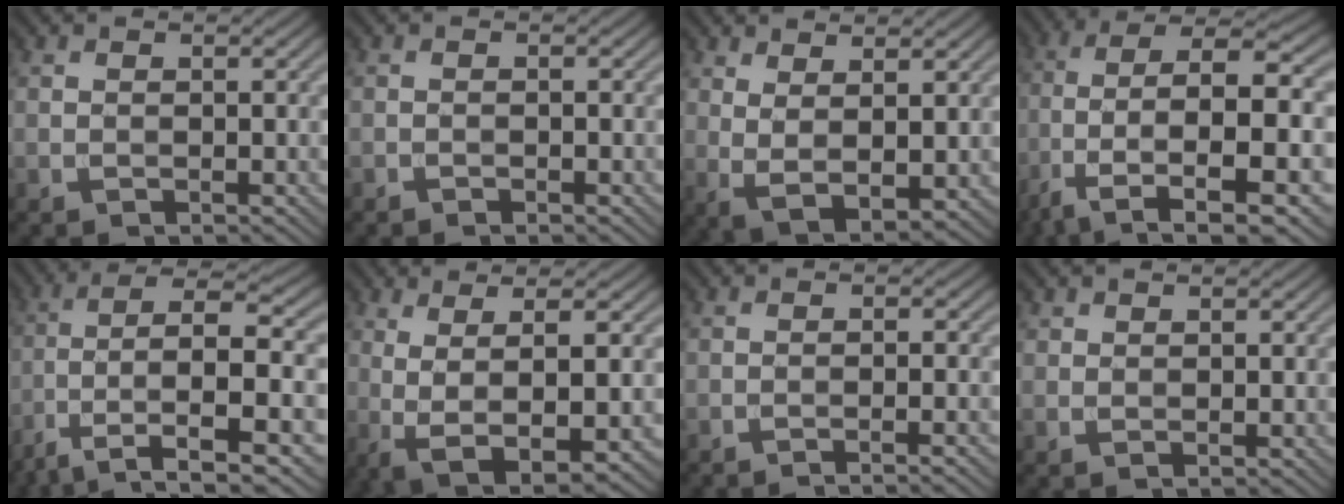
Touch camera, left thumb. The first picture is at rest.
{"total": 0.7, "force": [-0.6, 0.1, 0.3], "torque": [-0.004, 0.001, -0.011]}
{"total": 4.3, "force": [1.8, 1.3, 3.6], "torque": [-0.086, -0.012, 0.044]}
{"total": 12.3, "force": [-2.5, 5.0, 10.9], "torque": [-0.217, -0.007, -0.043]}
{"total": 10.5, "force": [-2.6, 3.9, 9.4], "torque": [-0.187, -0.007, -0.048]}
{"total": 7.1, "force": [-0.5, 1.6, 6.9], "torque": [-0.128, -0.006, -0.001]}
{"total": 2.8, "force": [-1.7, 0.2, 2.3], "torque": [-0.032, 0.010, -0.042]}
{"total": 0.8, "force": [0.6, 0.5, 0.2], "torque": [-0.004, -0.001, 0.012]}